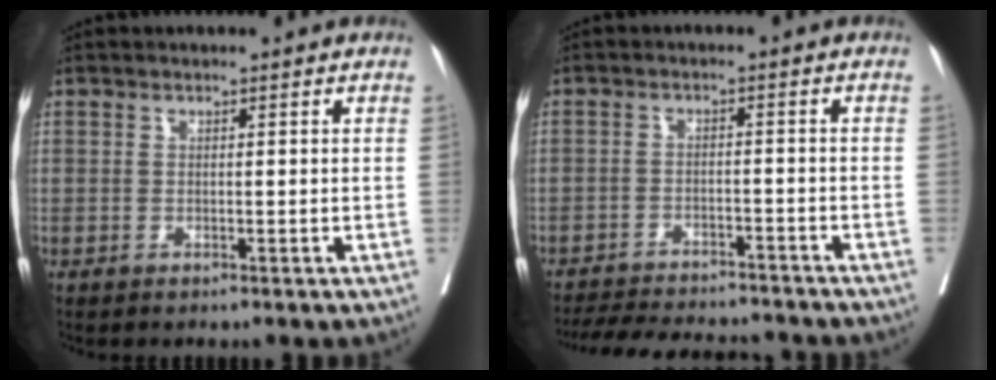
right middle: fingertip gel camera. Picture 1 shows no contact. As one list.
[{"total": 14.9, "force": [-13.7, 2.7, 5.0], "torque": [-0.101, -0.006, -0.189]}]